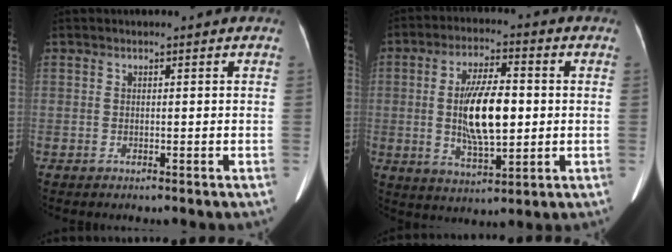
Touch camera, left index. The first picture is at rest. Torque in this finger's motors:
{"motor_torque": [0.70, 0.19, 0.28, 0.09]}